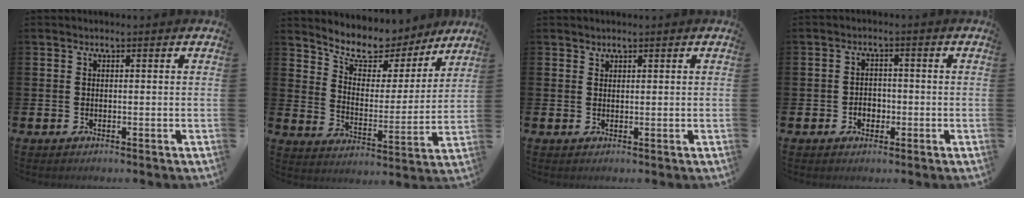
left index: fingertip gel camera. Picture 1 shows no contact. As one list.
[{"total": 8.4, "force": [7.6, 3.1, 1.6], "torque": [-0.067, -0.057, 0.133]}, {"total": 1.1, "force": [1.0, 0.3, 0.0], "torque": [0.013, -0.004, 0.016]}, {"total": 2.2, "force": [-0.7, 1.8, 1.1], "torque": [-0.008, -0.002, -0.020]}]